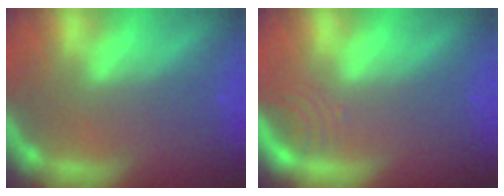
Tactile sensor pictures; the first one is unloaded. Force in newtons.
{"total": 2.0}